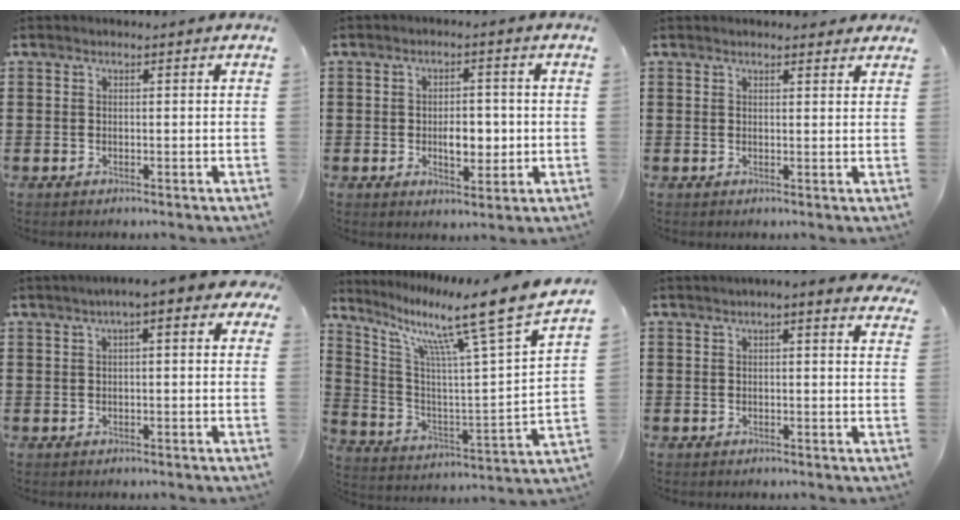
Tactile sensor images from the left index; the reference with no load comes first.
{"total": 5.1, "force": [-0.7, 2.8, 4.2], "torque": [-0.063, 0.001, -0.019]}
{"total": 1.6, "force": [1.5, 0.3, 0.5], "torque": [-0.013, 0.003, 0.029]}
{"total": 2.9, "force": [0.5, 0.5, 2.8], "torque": [-0.051, 0.004, 0.007]}
{"total": 13.4, "force": [9.9, 0.3, 9.0], "torque": [-0.176, -0.075, 0.146]}
{"total": 1.6, "force": [1.1, 0.5, 1.1], "torque": [-0.025, 0.006, 0.018]}